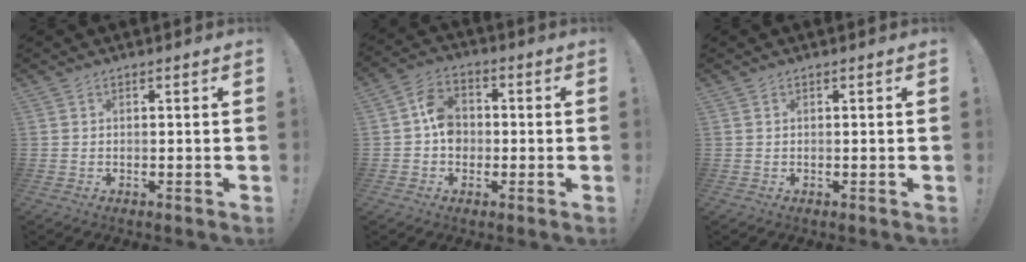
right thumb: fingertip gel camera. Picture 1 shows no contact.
{"total": 8.0, "force": [-0.5, 6.7, 4.4], "torque": [-0.069, 0.019, -0.006]}
{"total": 0.0}